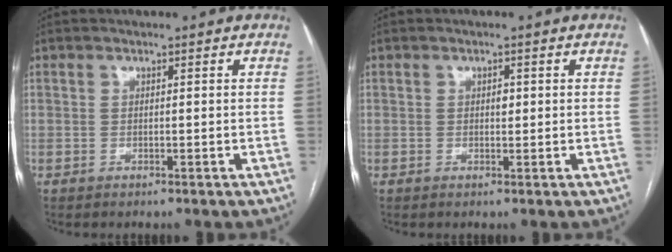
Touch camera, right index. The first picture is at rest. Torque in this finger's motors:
{"motor_torque": [0.33, 0.13, -0.01, 0.03]}